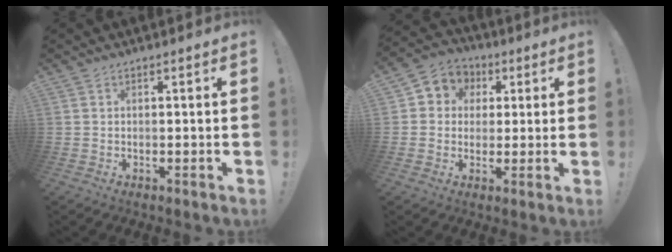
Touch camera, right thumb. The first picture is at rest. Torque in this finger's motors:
{"motor_torque": [-0.40, 0.45, 0.02, -0.02, 0.00]}